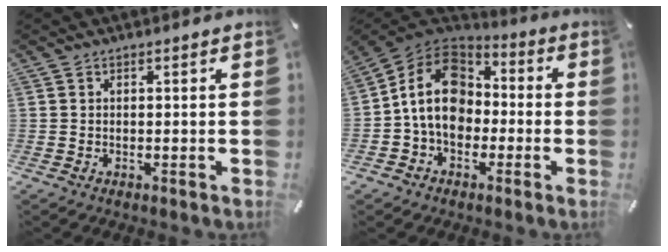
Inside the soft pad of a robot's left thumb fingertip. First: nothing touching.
{"total": 13.7, "force": [-1.4, 11.1, 7.8], "torque": [-0.168, 0.025, -0.026]}